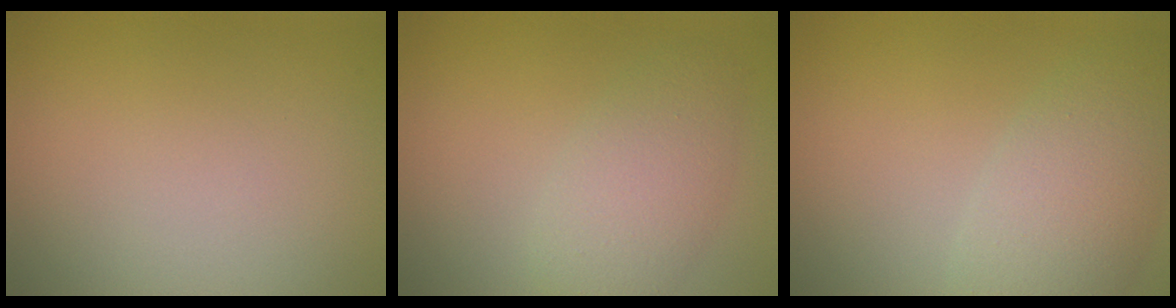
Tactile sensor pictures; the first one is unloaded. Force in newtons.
{"total": 3.6, "press": 3.6, "slide": 0.1}
{"total": 5.1, "press": 5.1, "slide": 0.3}